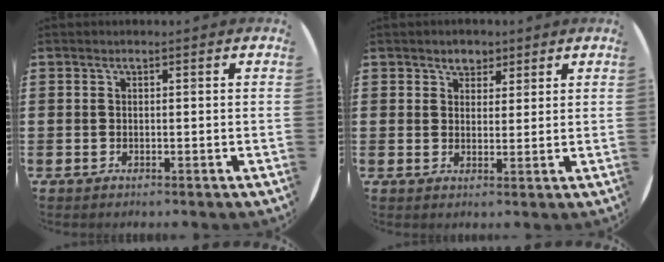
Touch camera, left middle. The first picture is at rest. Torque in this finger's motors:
{"motor_torque": [0.31, -0.27, 0.04, 0.00]}